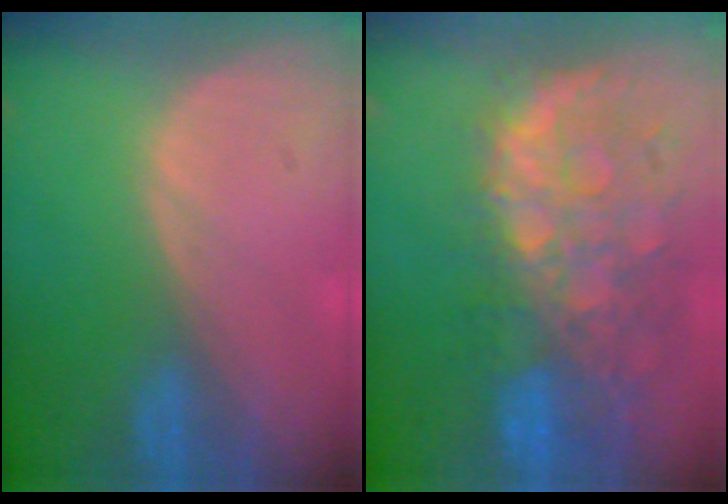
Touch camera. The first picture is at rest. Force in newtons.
{"total": 12.6, "press": 10.4, "slide": 7.1}